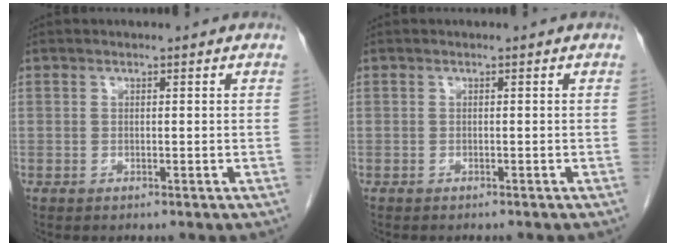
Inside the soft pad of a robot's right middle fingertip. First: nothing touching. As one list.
[{"total": 1.9, "force": [-1.7, 0.4, 0.7], "torque": [-0.015, -0.004, -0.019]}]